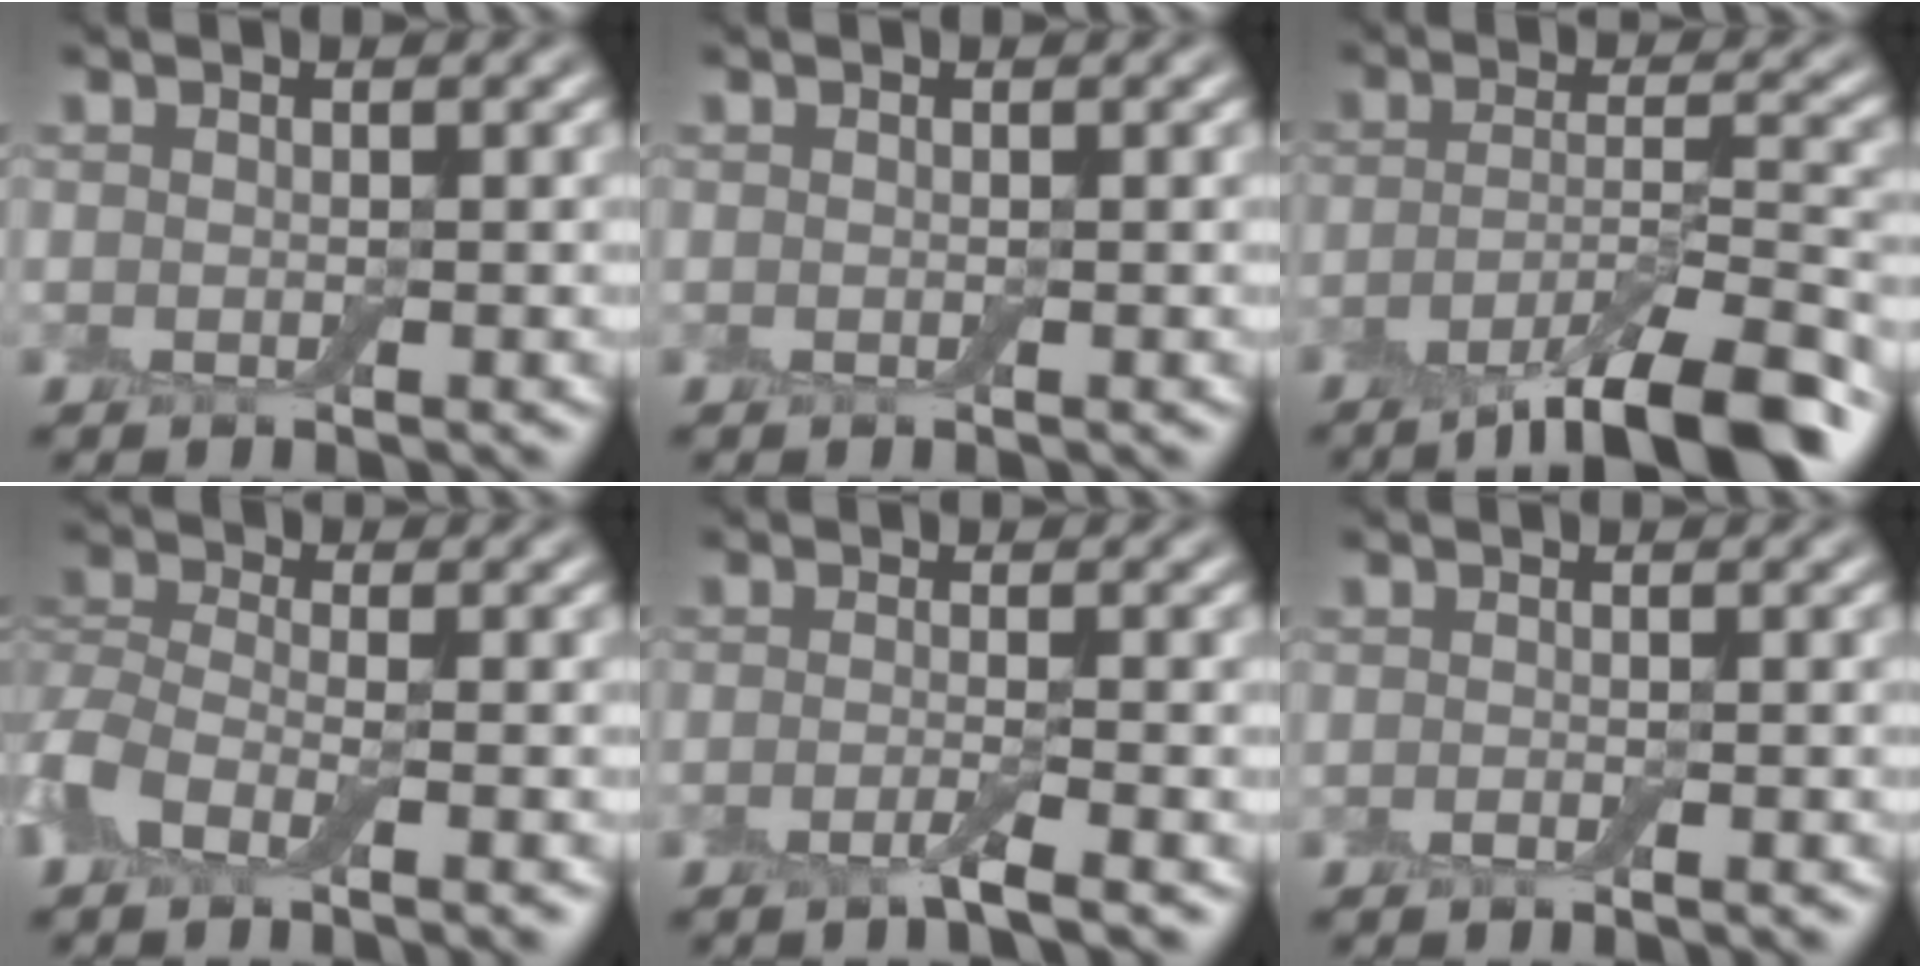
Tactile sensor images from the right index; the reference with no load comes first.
{"total": 0.0}
{"total": 9.1, "force": [-5.8, 2.2, 6.7], "torque": [-0.095, -0.001, -0.100]}
{"total": 5.3, "force": [-2.9, 2.3, 3.7], "torque": [-0.070, 0.002, -0.071]}
{"total": 2.1, "force": [-1.1, 0.3, 1.8], "torque": [-0.022, -0.002, -0.031]}
{"total": 0.8, "force": [-0.6, 0.1, 0.5], "torque": [-0.006, -0.001, -0.010]}